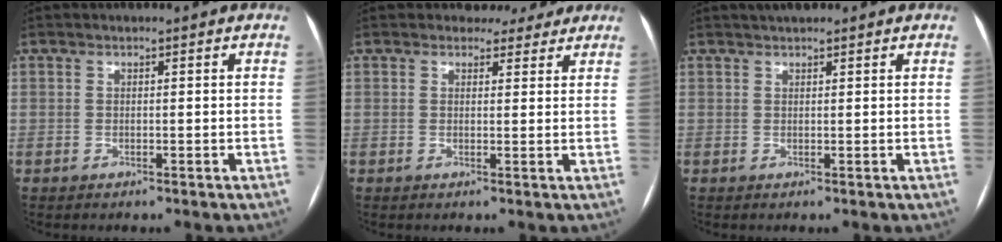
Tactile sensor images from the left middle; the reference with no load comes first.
{"total": 3.6, "force": [3.1, 1.8, 0.0], "torque": [0.004, 0.005, 0.034]}
{"total": 2.3, "force": [2.1, 0.7, 0.7], "torque": [-0.011, 0.020, 0.036]}